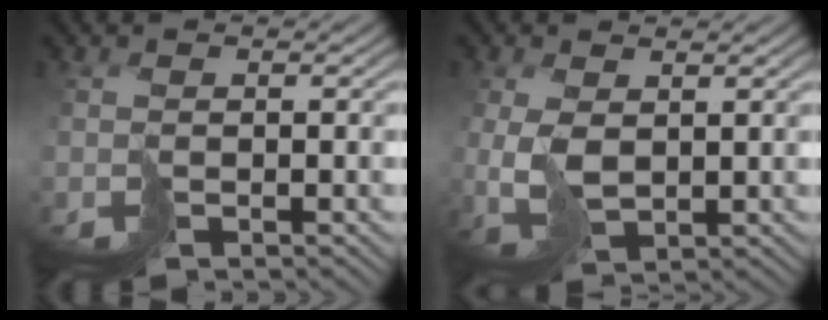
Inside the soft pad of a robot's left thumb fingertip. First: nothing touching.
{"total": 3.6, "force": [0.7, 2.3, 2.6], "torque": [-0.080, -0.006, 0.023]}